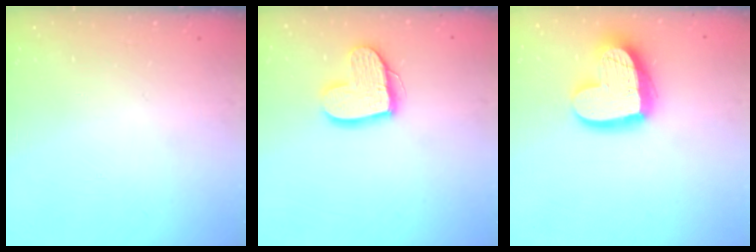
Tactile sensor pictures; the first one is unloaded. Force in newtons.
{"total": 14.0, "press": 13.9, "slide": 1.2}
{"total": 17.8, "press": 17.7, "slide": 1.7}